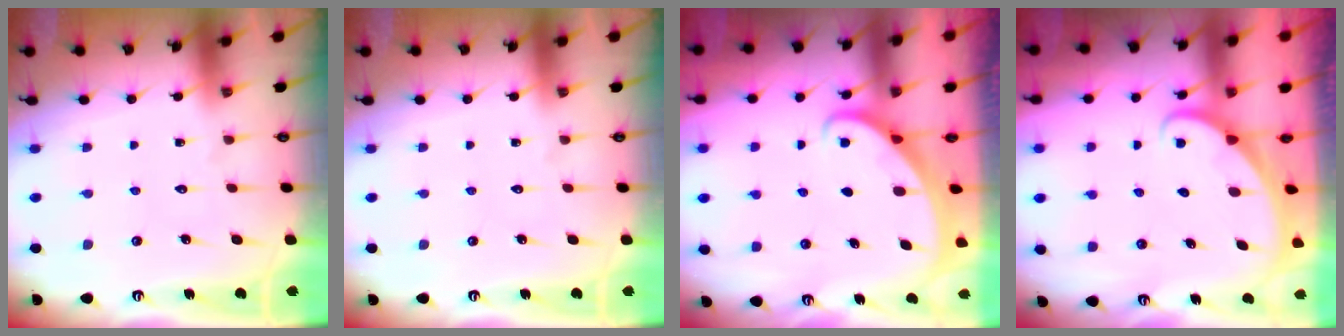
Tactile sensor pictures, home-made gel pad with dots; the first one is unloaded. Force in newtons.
{"total": 0.0}
{"total": 1.8, "press": 1.7, "slide": 0.0}
{"total": 1.6, "press": 1.6, "slide": 0.0}